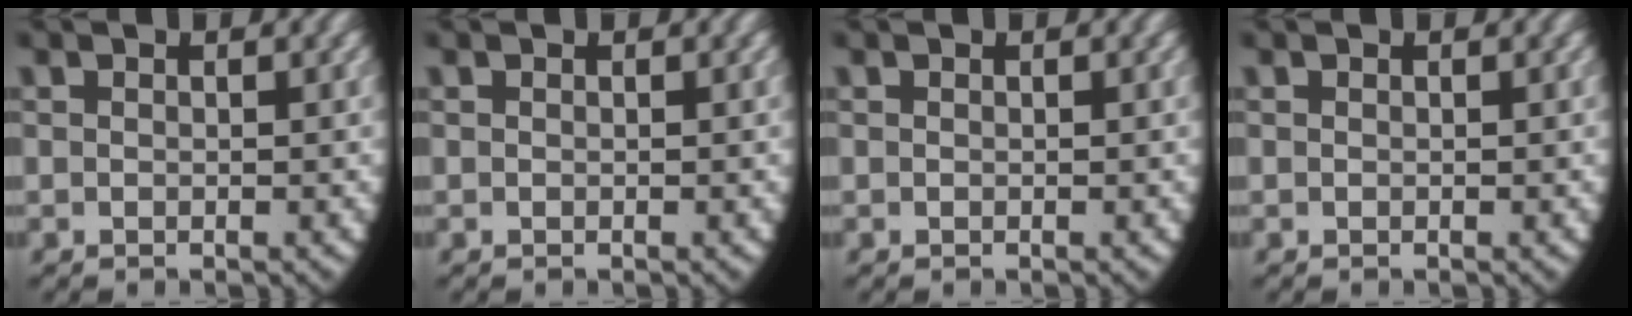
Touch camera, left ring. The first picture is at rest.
{"total": 0.0}
{"total": 0.0}
{"total": 0.0}